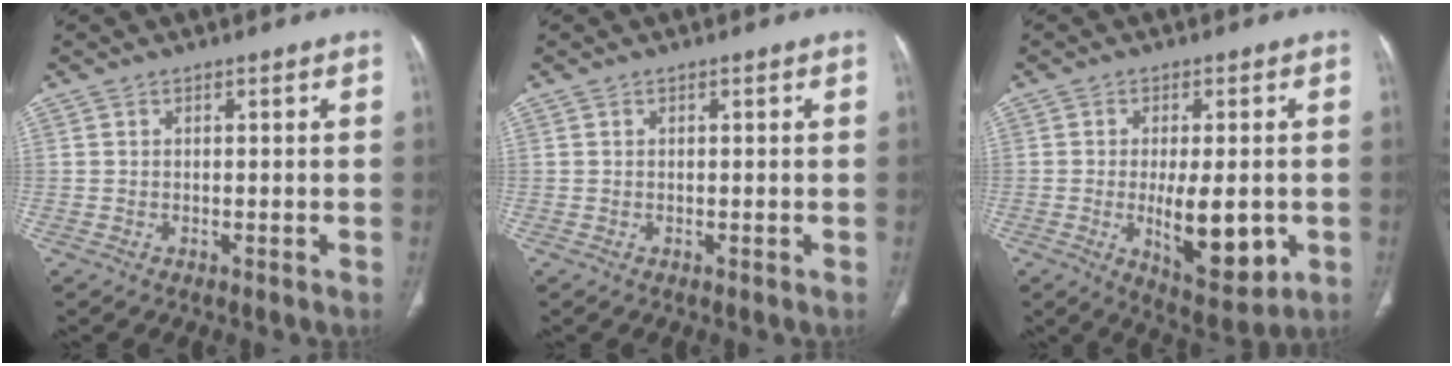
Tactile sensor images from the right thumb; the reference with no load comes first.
{"total": 0.0}
{"total": 12.3, "force": [-2.3, 4.9, 11.0], "torque": [-0.150, -0.020, -0.023]}